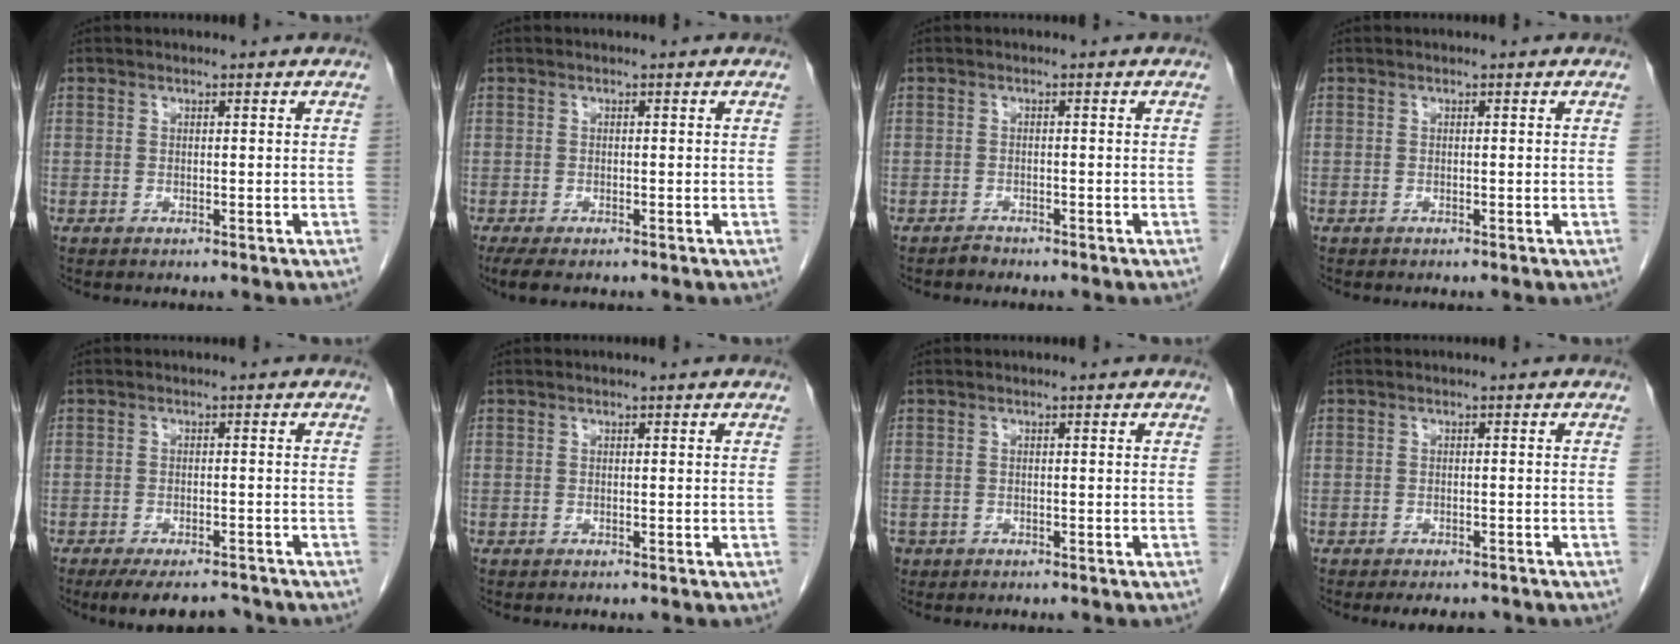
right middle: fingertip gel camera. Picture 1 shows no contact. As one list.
[{"total": 4.0, "force": [-2.9, 1.3, 2.4], "torque": [-0.045, -0.012, -0.042]}, {"total": 0.9, "force": [-0.9, 0.1, 0.0], "torque": [-0.004, -0.004, -0.016]}, {"total": 0.0}, {"total": 8.3, "force": [-7.1, 3.3, 2.9], "torque": [-0.035, 0.001, -0.097]}, {"total": 0.0}, {"total": 0.7, "force": [-0.4, 0.6, 0.1], "torque": [-0.009, 0.003, -0.004]}, {"total": 4.6, "force": [-3.9, 1.8, 1.5], "torque": [-0.015, -0.003, -0.050]}]